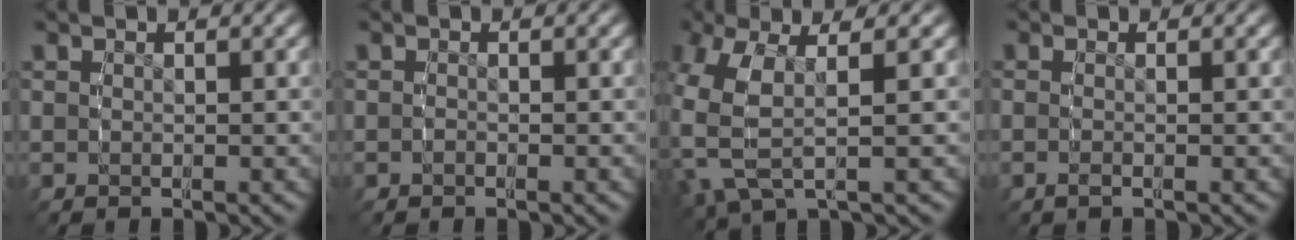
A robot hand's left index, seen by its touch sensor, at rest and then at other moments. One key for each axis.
{"total": 0.8, "fx": -0.5, "fy": 0.6, "fz": 0.0, "tx": -0.003, "ty": 0.002, "tz": -0.014}
{"total": 9.0, "fx": 1.0, "fy": 6.3, "fz": 6.4, "tx": -0.157, "ty": 0.001, "tz": 0.015}
{"total": 1.2, "fx": -0.5, "fy": 0.5, "fz": 0.9, "tx": -0.024, "ty": -0.001, "tz": -0.012}